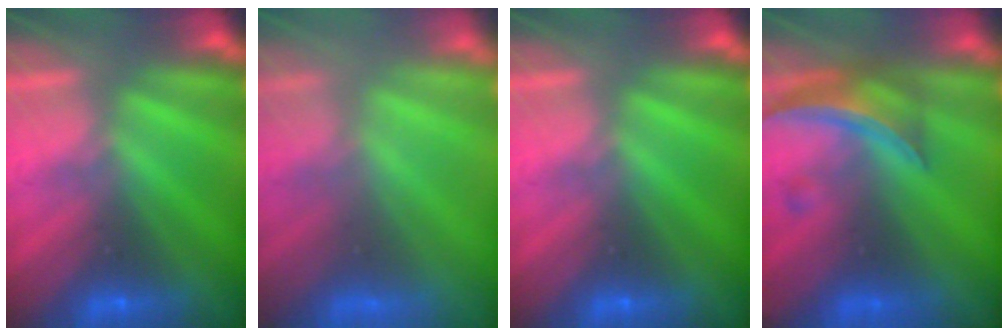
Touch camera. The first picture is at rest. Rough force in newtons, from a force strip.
{"total": 6.4}
{"total": 0.0}
{"total": 12.7}